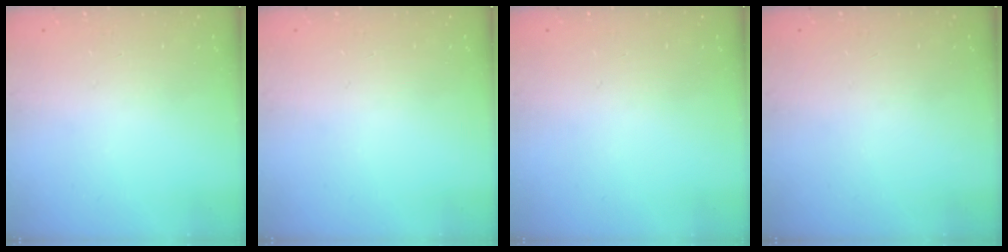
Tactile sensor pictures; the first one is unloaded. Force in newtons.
{"total": 0.0}
{"total": 0.0}
{"total": 0.0}